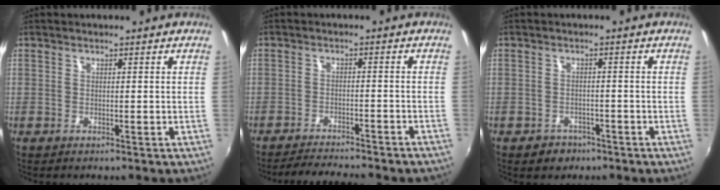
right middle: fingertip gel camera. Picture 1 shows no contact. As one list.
[{"total": 10.3, "force": [-9.3, 1.1, 4.1], "torque": [-0.090, -0.013, -0.131]}, {"total": 3.8, "force": [-2.5, 2.8, 0.7], "torque": [-0.025, 0.000, -0.033]}]